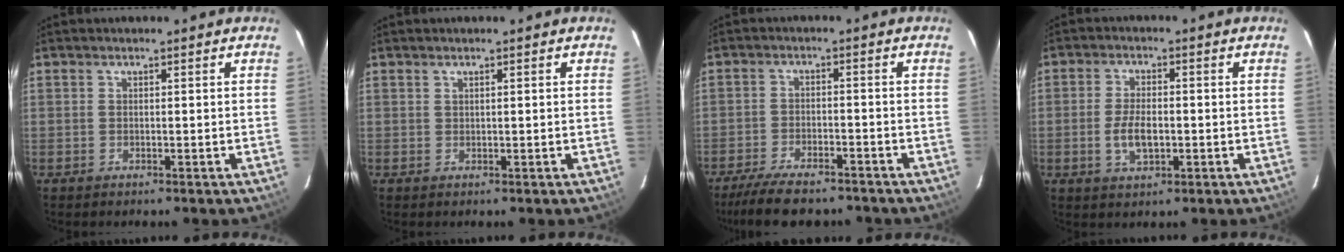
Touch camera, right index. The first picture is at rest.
{"total": 0.5, "force": [0.3, 0.1, 0.4], "torque": [-0.007, 0.003, 0.006]}
{"total": 11.9, "force": [-10.0, 3.4, 5.5], "torque": [-0.123, -0.021, -0.161]}
{"total": 5.6, "force": [-1.3, 2.7, 4.8], "torque": [-0.098, -0.001, -0.021]}